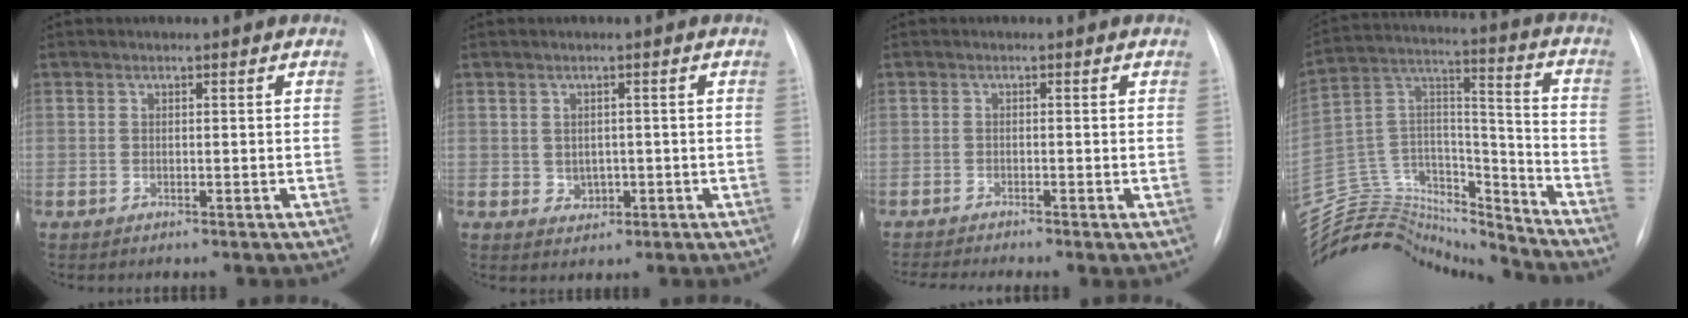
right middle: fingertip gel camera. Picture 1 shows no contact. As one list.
[{"total": 2.4, "force": [-0.2, 2.1, 1.1], "torque": [-0.017, 0.000, 0.006]}, {"total": 3.7, "force": [-3.1, -0.4, 2.1], "torque": [-0.037, -0.008, -0.053]}, {"total": 23.8, "force": [-22.9, 5.2, 4.3], "torque": [-0.114, 0.055, -0.372]}]